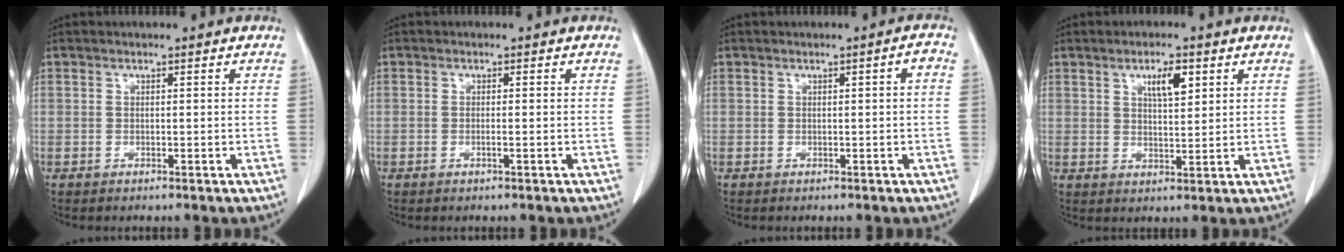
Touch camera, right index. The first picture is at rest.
{"total": 0.7, "force": [-0.2, -0.2, 0.6], "torque": [-0.012, 0.000, -0.004]}
{"total": 1.5, "force": [0.1, -0.1, 1.5], "torque": [-0.020, 0.003, 0.002]}
{"total": 4.6, "force": [2.3, 1.1, 3.9], "torque": [-0.067, -0.002, 0.041]}